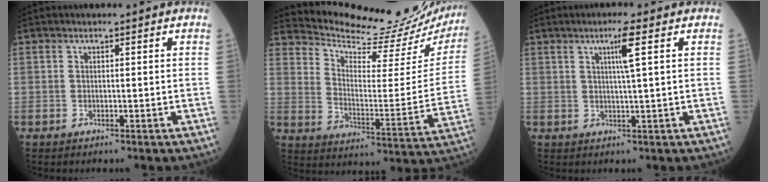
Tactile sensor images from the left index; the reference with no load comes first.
{"total": 22.4, "force": [22.0, 1.8, 3.9], "torque": [-0.075, -0.102, 0.287]}
{"total": 3.5, "force": [1.3, -0.8, 3.2], "torque": [-0.055, -0.005, 0.022]}